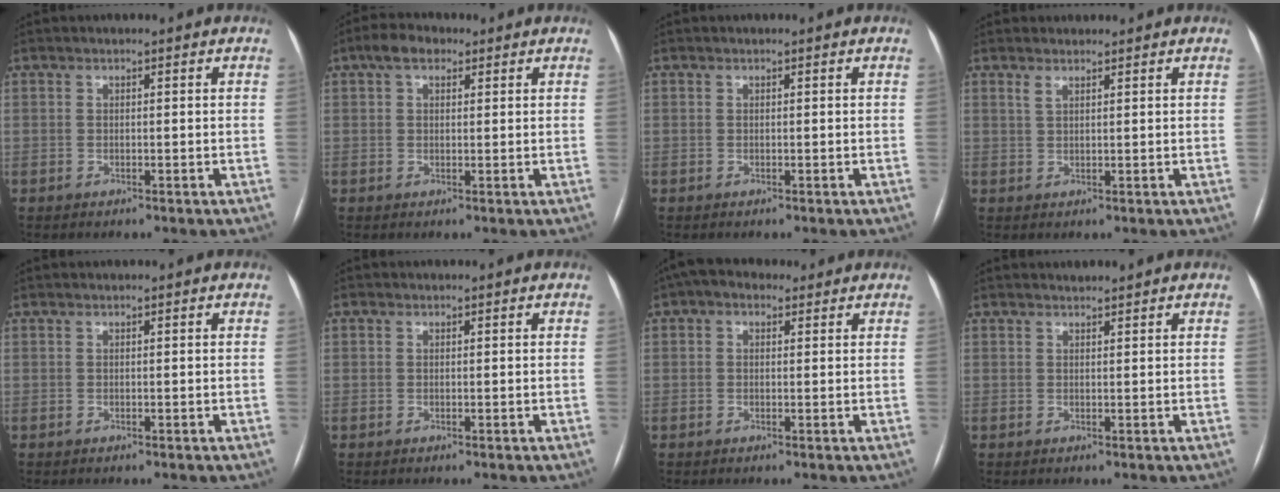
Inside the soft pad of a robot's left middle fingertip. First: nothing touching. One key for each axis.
{"total": 3.9, "fx": 2.2, "fy": 2.2, "fz": 2.4, "tx": -0.048, "ty": 0.022, "tz": 0.037}
{"total": 0.0}
{"total": 1.6, "fx": 1.3, "fy": 0.6, "fz": 0.7, "tx": -0.020, "ty": 0.007, "tz": 0.027}
{"total": 0.0}
{"total": 0.0}
{"total": 3.9, "fx": 2.2, "fy": 2.6, "fz": 1.9, "tx": -0.039, "ty": 0.033, "tz": 0.036}
{"total": 1.3, "fx": 1.2, "fy": 0.1, "fz": 0.3, "tx": -0.009, "ty": 0.009, "tz": 0.024}